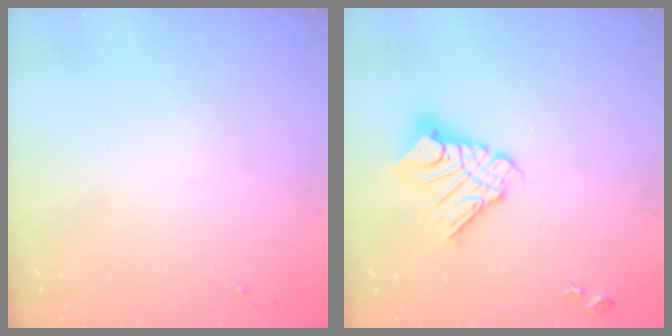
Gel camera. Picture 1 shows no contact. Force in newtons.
{"total": 14.1, "press": 14.1, "slide": 1.4}